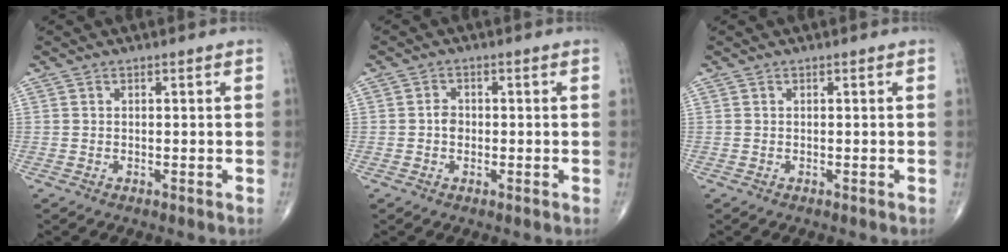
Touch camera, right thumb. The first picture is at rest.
{"total": 2.1, "force": [-0.2, 1.8, 1.1], "torque": [-0.006, 0.006, -0.007]}
{"total": 0.0}